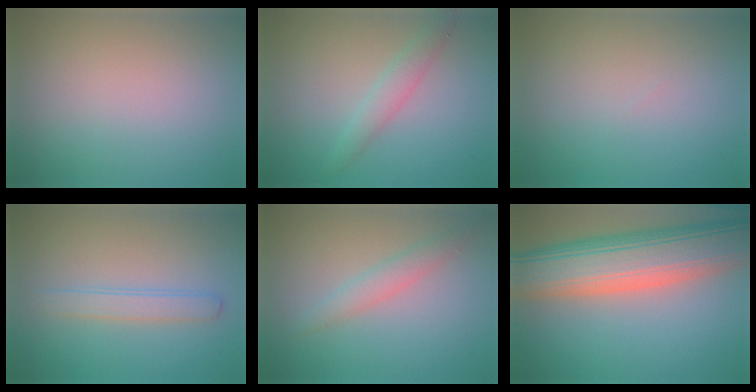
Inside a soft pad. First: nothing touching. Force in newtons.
{"total": 2.5, "press": 2.5, "slide": 0.1}
{"total": 0.0}
{"total": 2.1, "press": 2.1, "slide": 0.1}
{"total": 2.0, "press": 2.0, "slide": 0.2}
{"total": 12.5, "press": 12.5, "slide": 0.8}